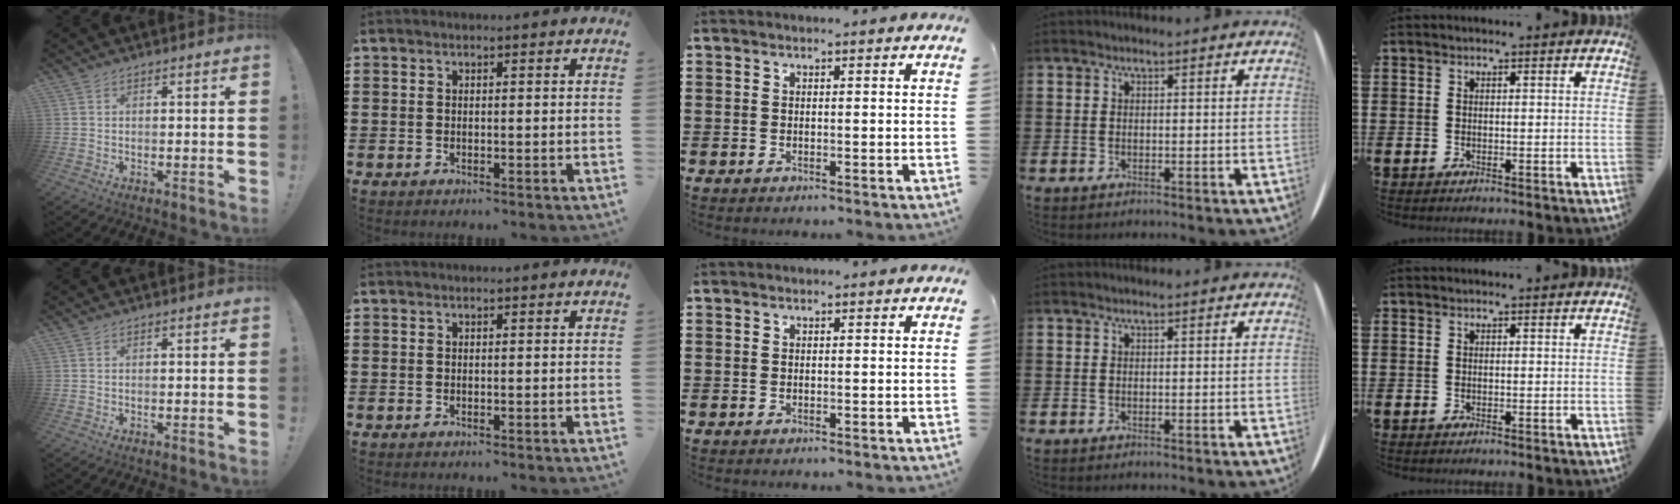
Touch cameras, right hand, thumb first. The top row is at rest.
{}